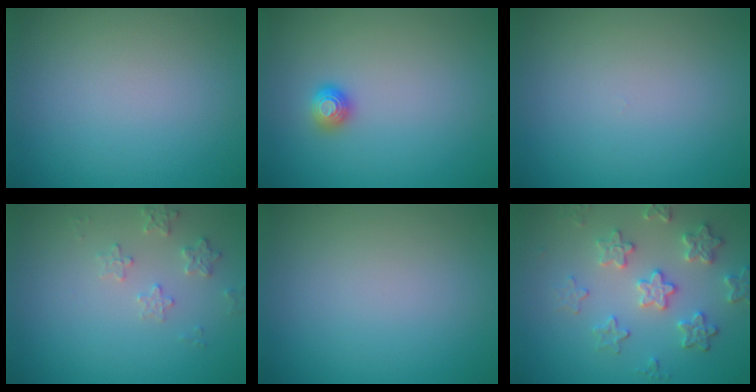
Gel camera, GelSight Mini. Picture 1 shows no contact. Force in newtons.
{"total": 1.1, "press": 1.1, "slide": 0.2}
{"total": 0.0}
{"total": 1.9, "press": 1.8, "slide": 0.2}
{"total": 0.0}
{"total": 4.2, "press": 3.7, "slide": 2.0}